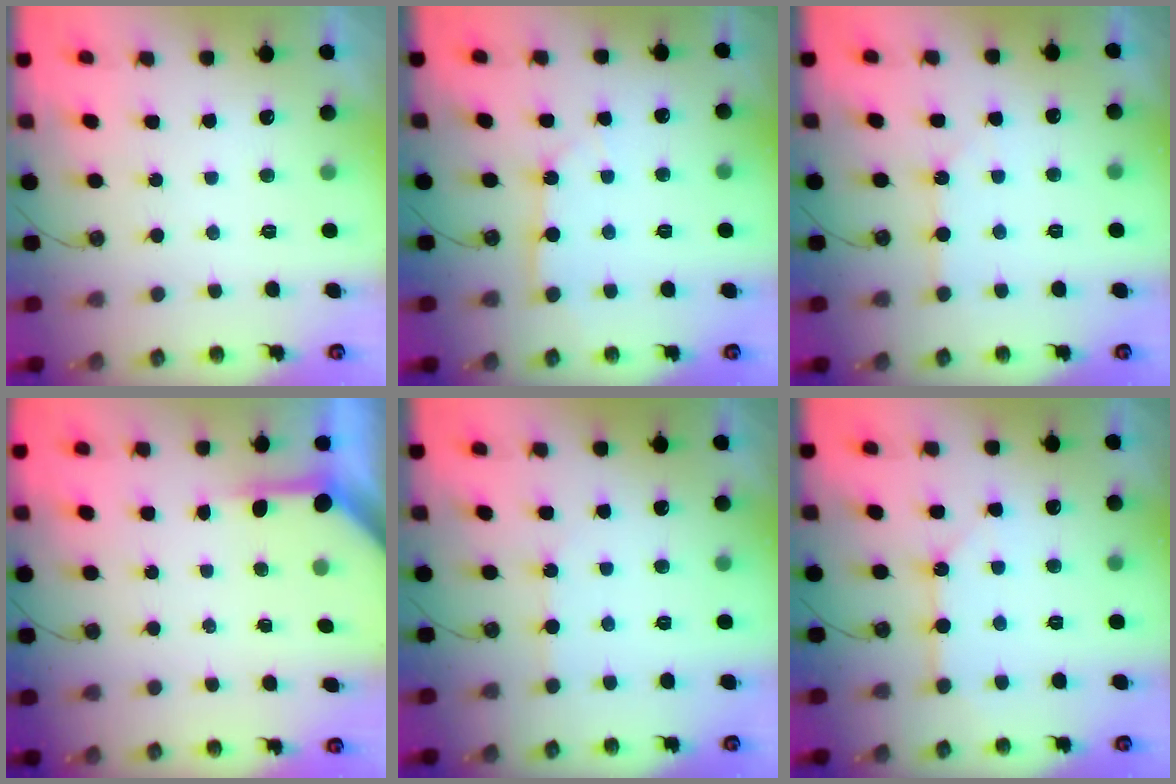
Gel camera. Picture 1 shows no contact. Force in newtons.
{"total": 3.0, "press": 3.0, "slide": 0.4}
{"total": 2.1, "press": 2.1, "slide": 0.3}
{"total": 3.8, "press": 3.8, "slide": 0.5}
{"total": 2.8, "press": 2.8, "slide": 0.4}
{"total": 4.8, "press": 4.8, "slide": 0.4}